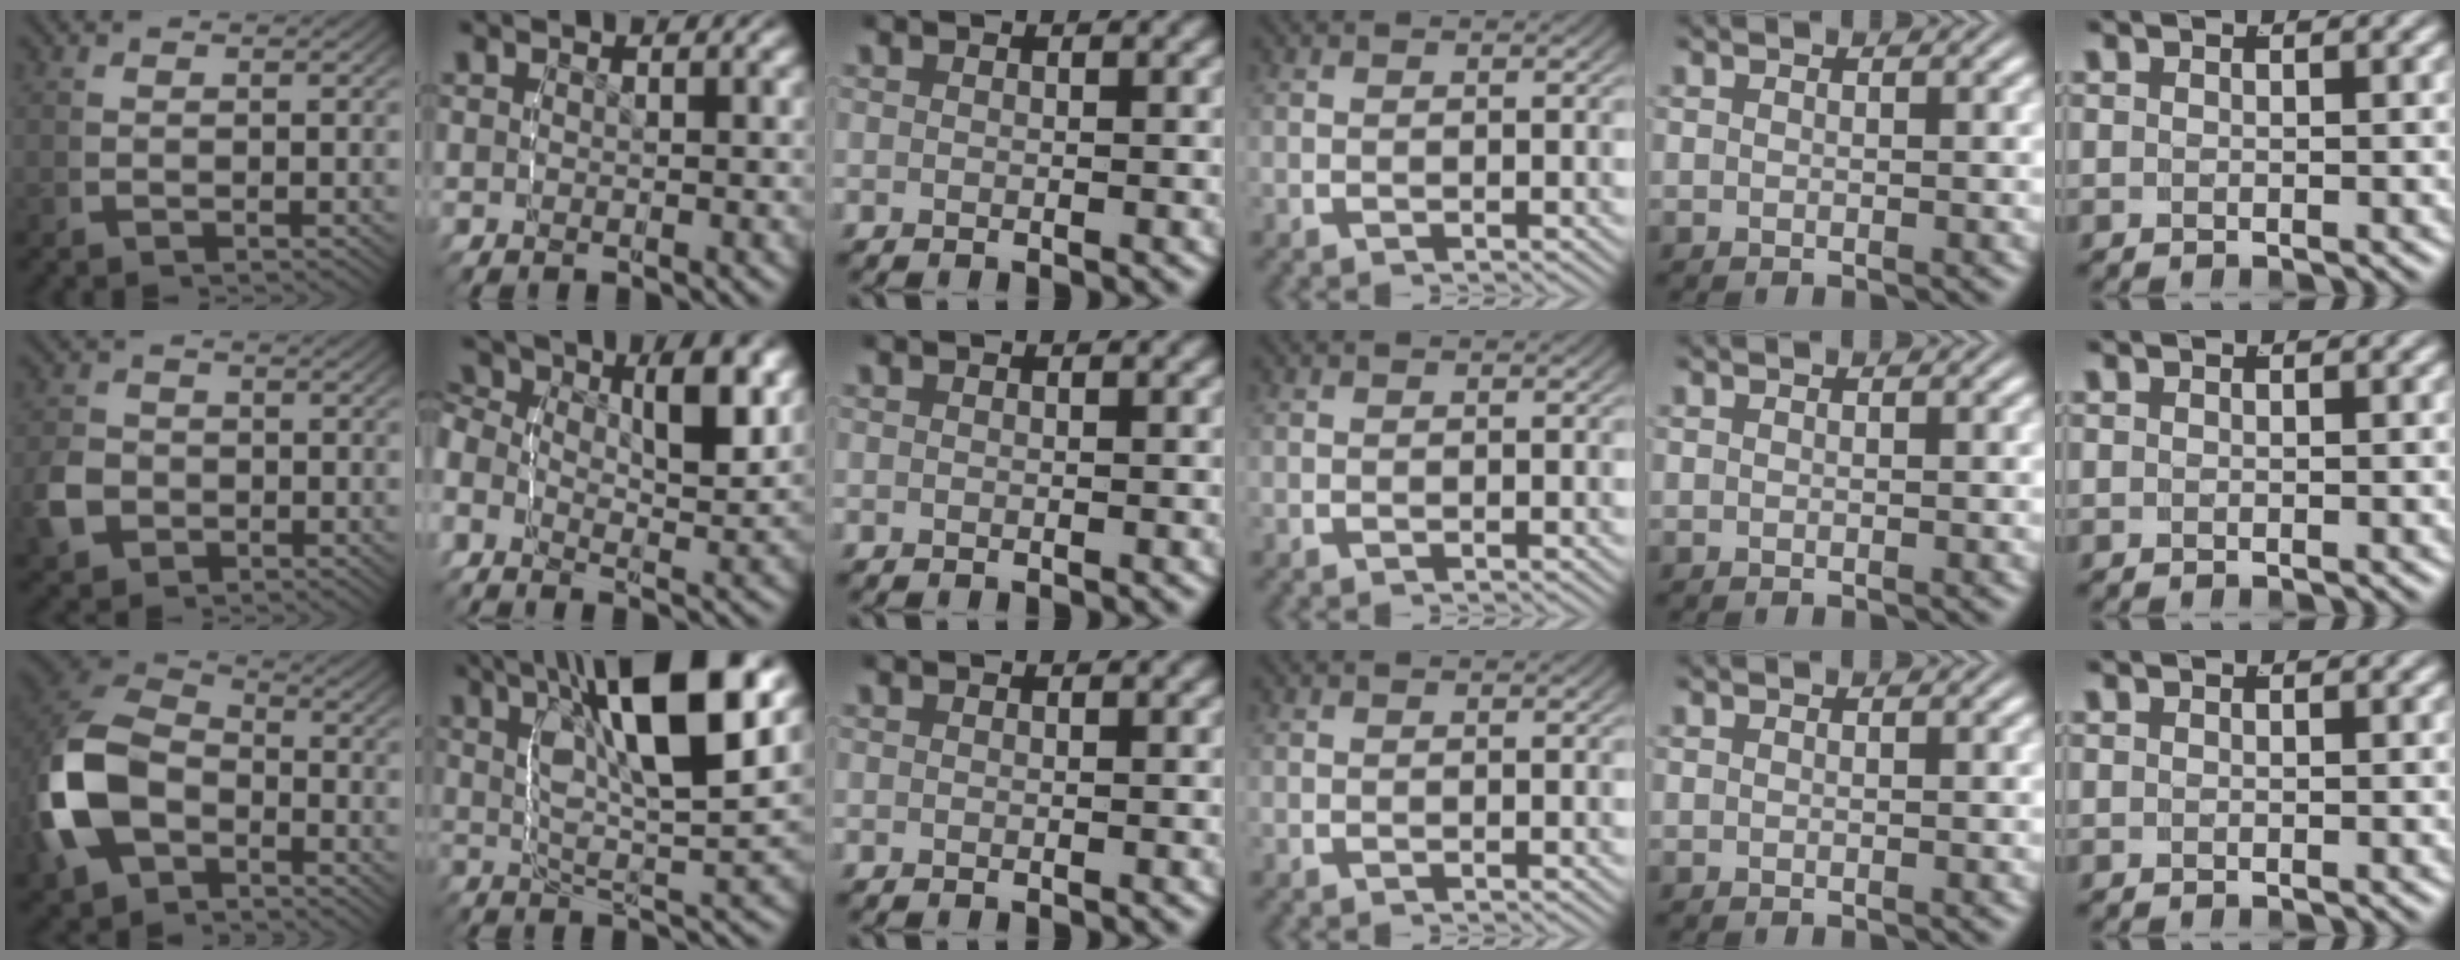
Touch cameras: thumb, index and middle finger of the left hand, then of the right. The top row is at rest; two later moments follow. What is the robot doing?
{"motion": "lift_and_place", "object": "markers"}